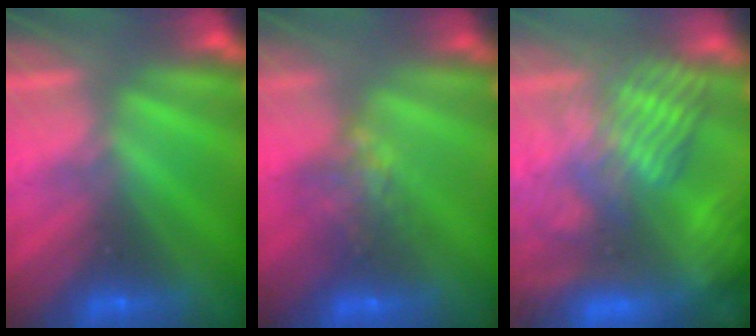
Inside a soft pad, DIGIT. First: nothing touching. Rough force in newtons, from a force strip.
{"total": 7.8}
{"total": 9.5}